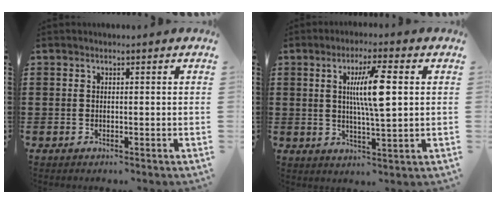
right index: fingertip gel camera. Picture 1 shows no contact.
{"total": 7.9, "force": [1.7, 0.9, 7.7], "torque": [-0.147, 0.003, 0.023]}